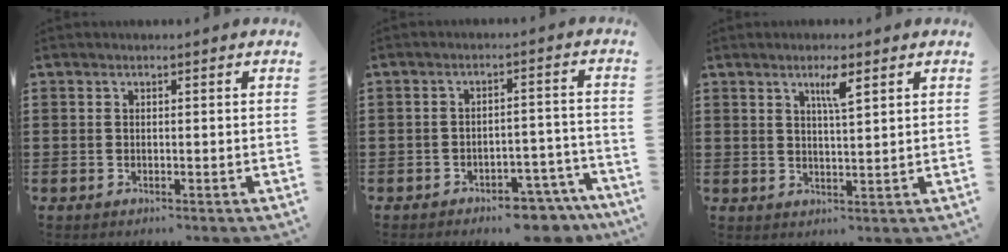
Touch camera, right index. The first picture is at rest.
{"total": 4.7, "force": [-4.4, 0.8, 1.5], "torque": [-0.025, 0.007, -0.085]}
{"total": 3.7, "force": [2.1, 0.4, 3.0], "torque": [-0.057, 0.000, 0.033]}